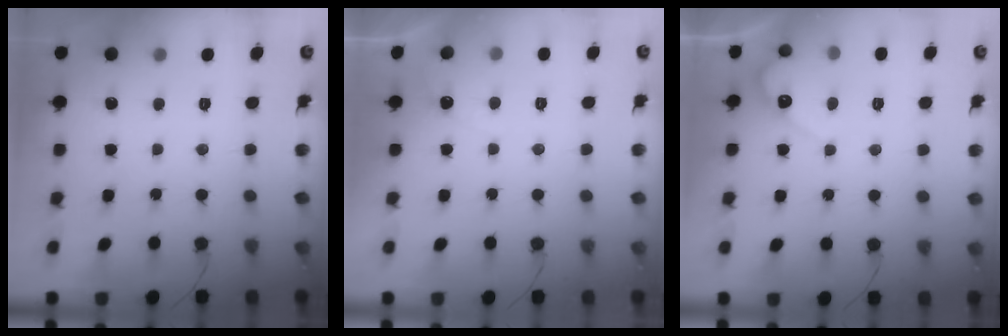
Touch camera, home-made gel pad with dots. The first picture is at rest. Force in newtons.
{"total": 2.3, "press": 2.3, "slide": 0.1}
{"total": 5.5, "press": 5.5, "slide": 0.3}